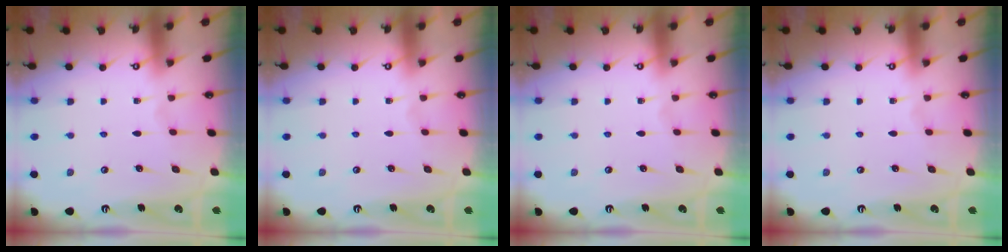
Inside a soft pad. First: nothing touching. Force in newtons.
{"total": 0.0}
{"total": 0.0}
{"total": 0.0}